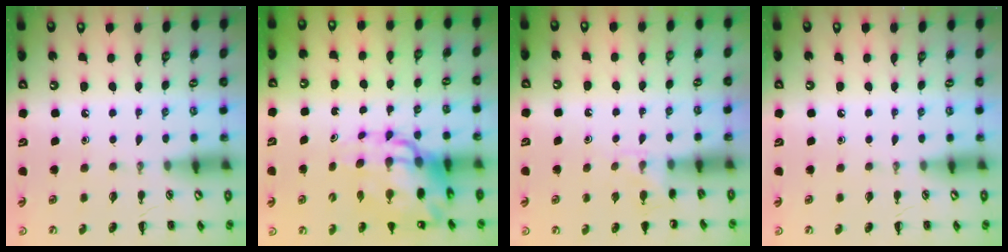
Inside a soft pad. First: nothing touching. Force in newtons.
{"total": 13.6, "press": 13.0, "slide": 3.8}
{"total": 4.6, "press": 4.4, "slide": 1.4}
{"total": 0.0}